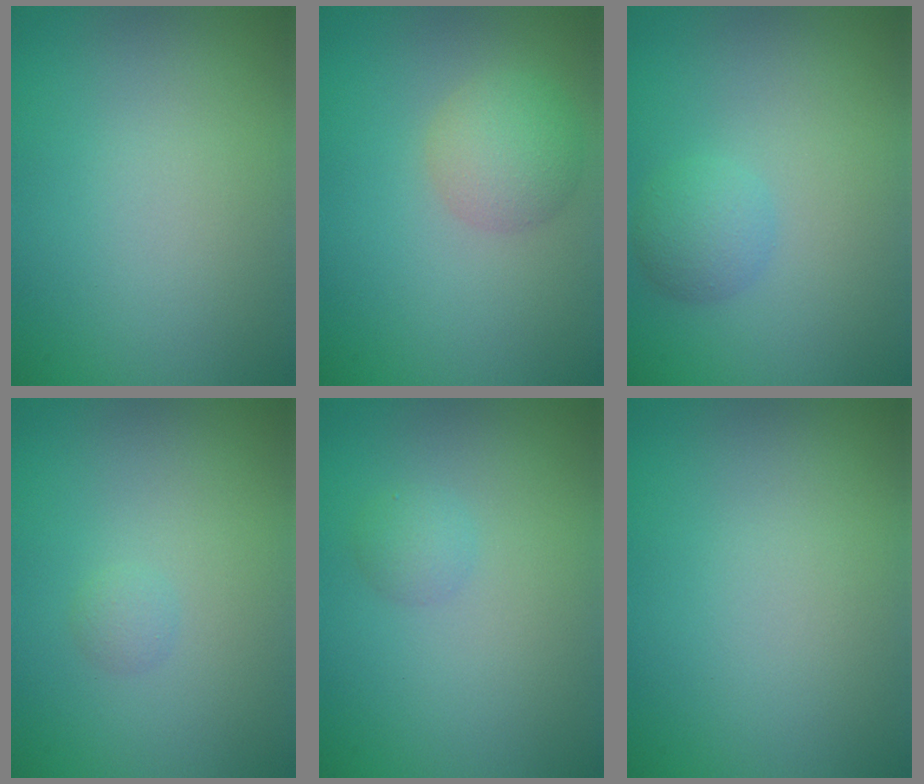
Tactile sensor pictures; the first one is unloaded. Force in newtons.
{"total": 3.2, "press": 3.2, "slide": 0.0}
{"total": 2.1, "press": 2.1, "slide": 0.2}
{"total": 0.8, "press": 0.8, "slide": 0.1}
{"total": 1.2, "press": 1.2, "slide": 0.1}
{"total": 0.0}